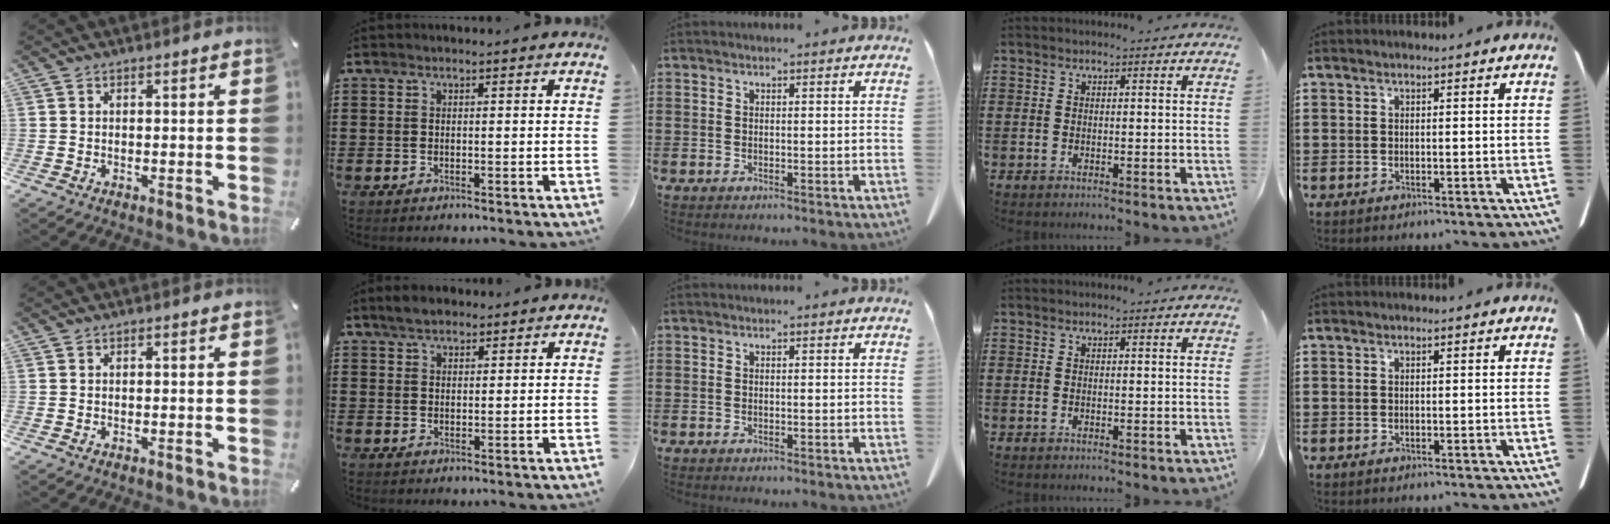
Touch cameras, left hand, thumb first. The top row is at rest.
{"index": {"total": 2.7, "force": [2.3, 1.2, 0.9], "torque": [-0.016, 0.004, 0.041]}}